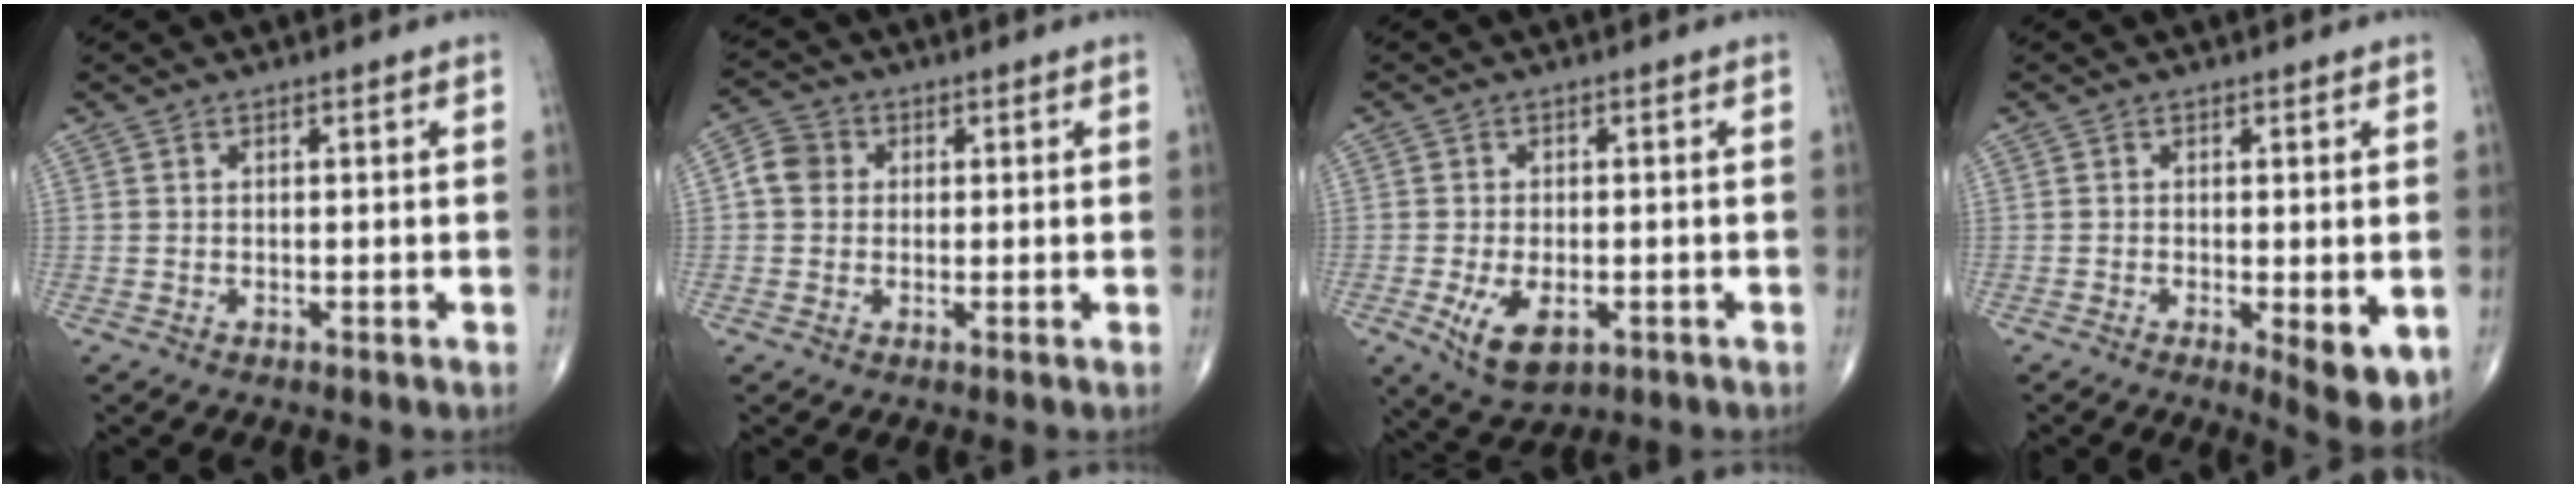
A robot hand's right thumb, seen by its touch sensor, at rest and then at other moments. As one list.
[{"total": 4.7, "force": [0.5, 4.3, 2.0], "torque": [-0.026, 0.010, 0.000]}, {"total": 7.4, "force": [-2.4, 3.9, 5.8], "torque": [-0.101, -0.007, -0.030]}, {"total": 6.9, "force": [-1.8, 2.2, 6.3], "torque": [-0.084, -0.019, -0.023]}]